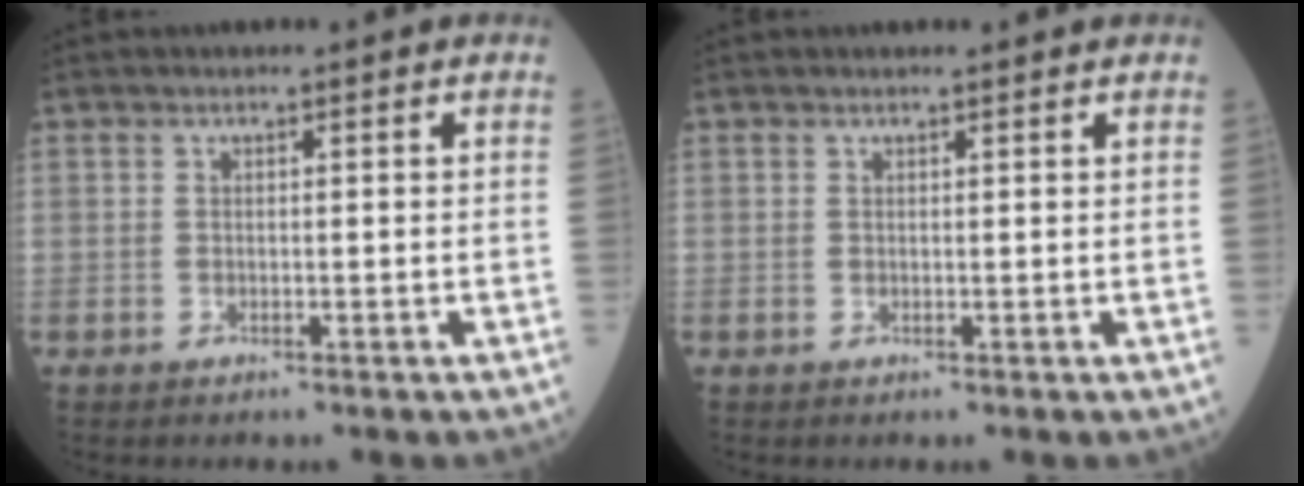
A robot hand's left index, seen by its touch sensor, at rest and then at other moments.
{"total": 1.0, "force": [1.0, -0.1, 0.2], "torque": [-0.008, 0.002, 0.013]}